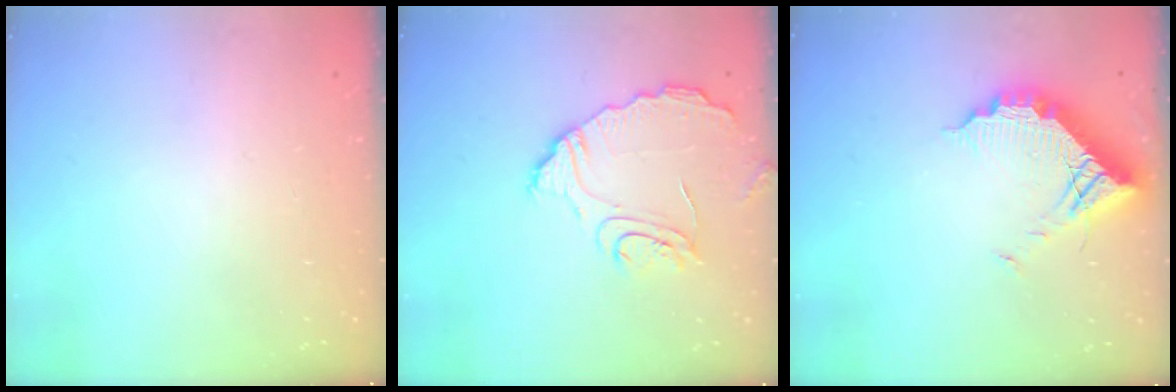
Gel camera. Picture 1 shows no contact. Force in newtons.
{"total": 10.6, "press": 10.6, "slide": 0.7}
{"total": 13.0, "press": 13.0, "slide": 1.0}